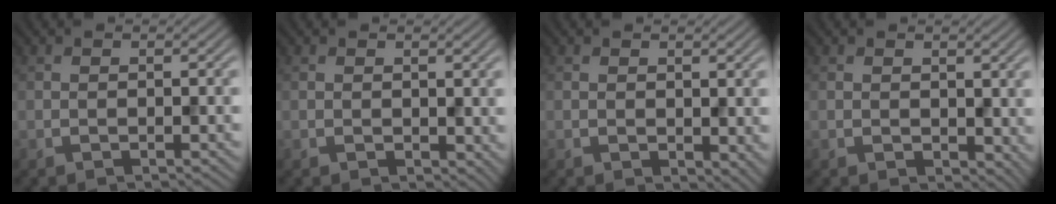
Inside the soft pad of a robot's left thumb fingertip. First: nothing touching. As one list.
[{"total": 1.3, "force": [0.6, 0.9, 0.7], "torque": [-0.010, -0.005, 0.013]}, {"total": 2.2, "force": [0.3, 1.5, 1.6], "torque": [-0.025, -0.007, 0.010]}, {"total": 2.5, "force": [0.9, 1.8, 1.5], "torque": [-0.028, -0.007, 0.018]}]